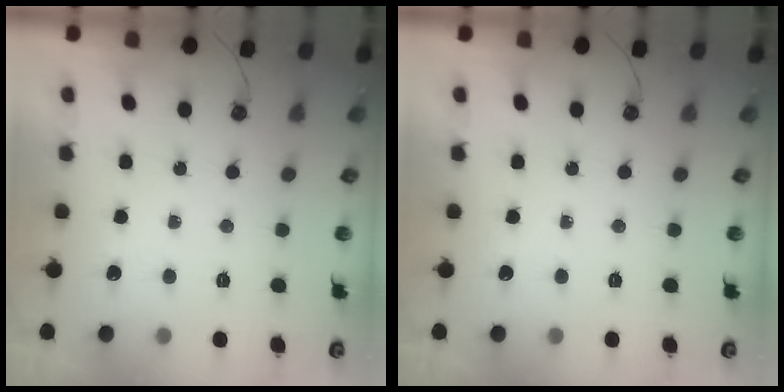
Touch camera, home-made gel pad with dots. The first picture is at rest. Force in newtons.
{"total": 0.0}